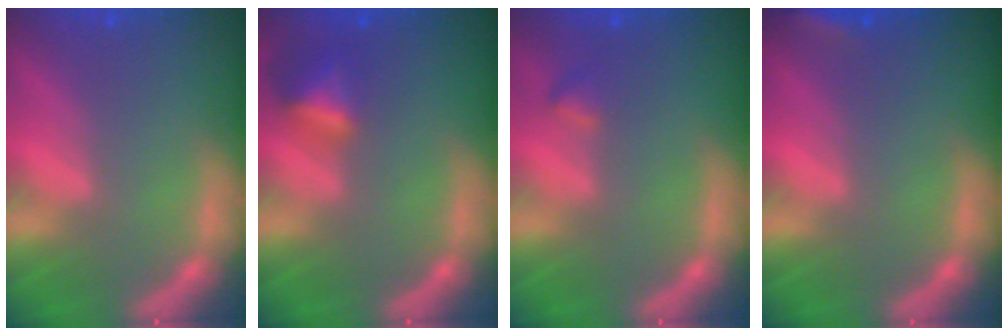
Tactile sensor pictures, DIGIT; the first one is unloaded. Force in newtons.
{"total": 2.9}
{"total": 0.9}
{"total": 2.4}